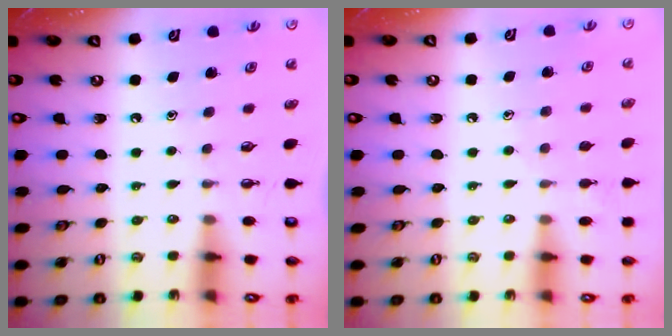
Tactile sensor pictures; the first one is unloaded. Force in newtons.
{"total": 5.9, "press": 5.8, "slide": 0.5}